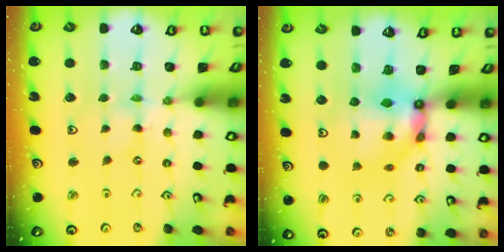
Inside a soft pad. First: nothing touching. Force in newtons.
{"total": 7.7, "press": 7.6, "slide": 0.6}